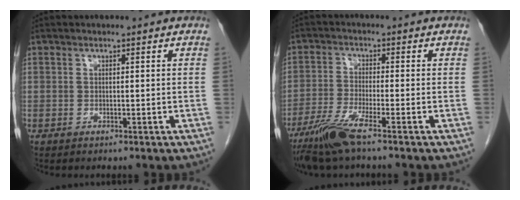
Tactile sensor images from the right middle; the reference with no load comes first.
{"total": 6.6, "force": [-4.7, -0.1, 4.7], "torque": [-0.102, -0.021, -0.096]}